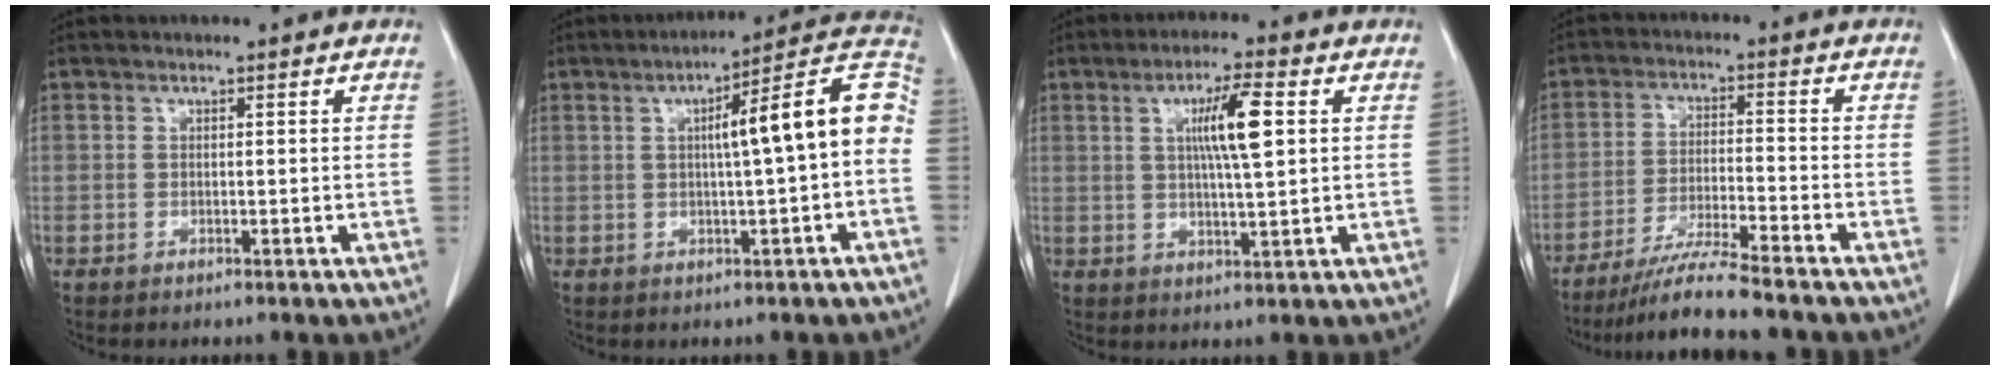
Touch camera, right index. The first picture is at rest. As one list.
[{"total": 12.4, "force": [0.5, 0.6, 12.4], "torque": [-0.166, 0.037, 0.002]}, {"total": 7.6, "force": [1.9, 0.4, 7.4], "torque": [-0.130, 0.002, 0.033]}, {"total": 8.7, "force": [-7.5, -0.8, 4.3], "torque": [-0.074, -0.023, -0.132]}]